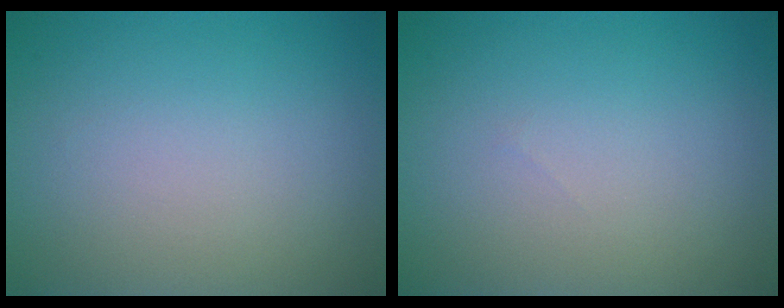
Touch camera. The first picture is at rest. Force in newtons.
{"total": 0.0}